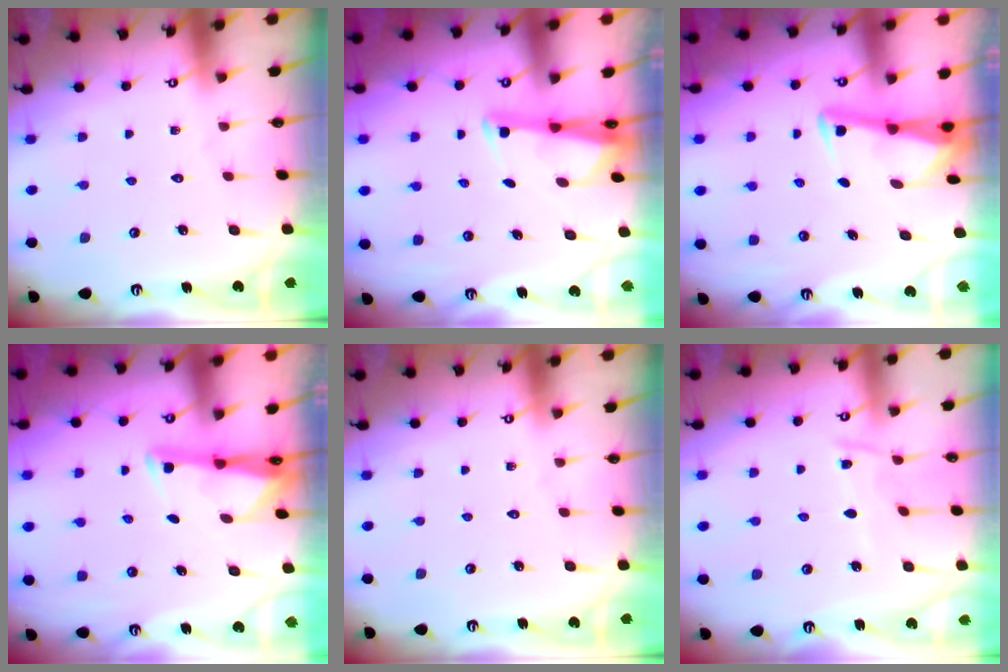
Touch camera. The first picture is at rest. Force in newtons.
{"total": 2.9, "press": 2.8, "slide": 0.7}
{"total": 3.1, "press": 3.1, "slide": 0.3}
{"total": 2.7, "press": 2.7, "slide": 0.4}
{"total": 0.0}
{"total": 7.5, "press": 7.4, "slide": 0.9}